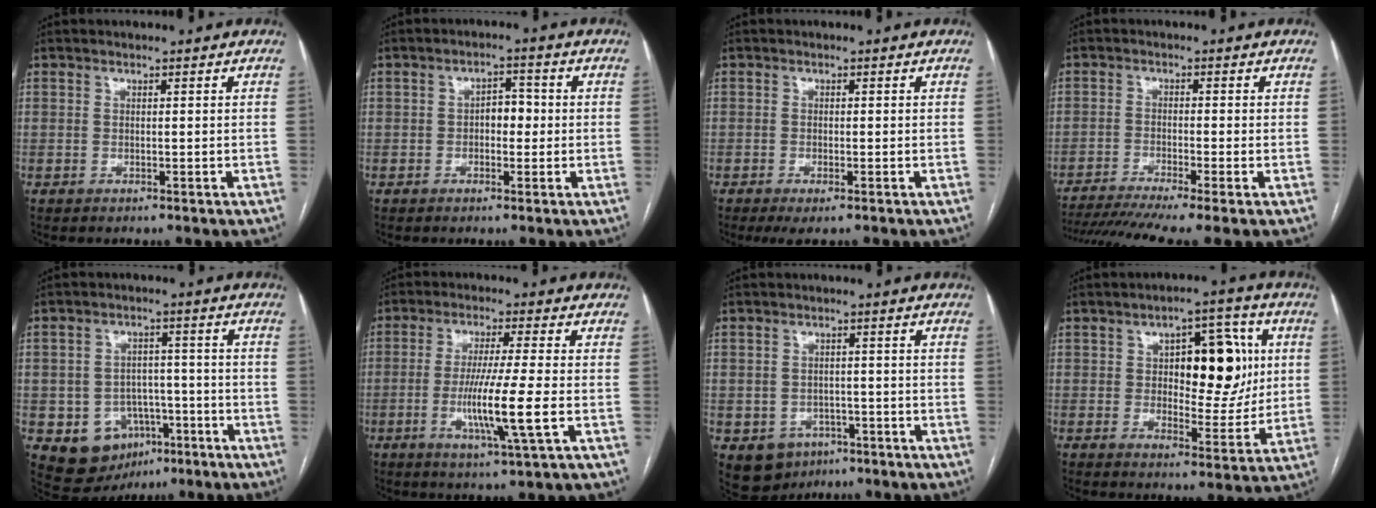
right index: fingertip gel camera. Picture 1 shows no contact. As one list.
[{"total": 3.2, "force": [-0.3, 1.9, 2.6], "torque": [-0.035, 0.013, -0.005]}, {"total": 2.6, "force": [-1.7, 0.5, 1.9], "torque": [-0.033, -0.006, -0.025]}, {"total": 11.9, "force": [-9.5, -0.5, 7.2], "torque": [-0.118, -0.021, -0.154]}, {"total": 9.2, "force": [-3.9, 7.8, 3.1], "torque": [-0.049, 0.026, -0.046]}, {"total": 10.1, "force": [-2.3, -0.7, 9.8], "torque": [-0.186, -0.021, -0.045]}, {"total": 7.5, "force": [-3.7, 6.3, 1.9], "torque": [-0.040, 0.009, -0.042]}, {"total": 13.0, "force": [2.9, 5.7, 11.4], "torque": [-0.147, 0.023, 0.050]}]